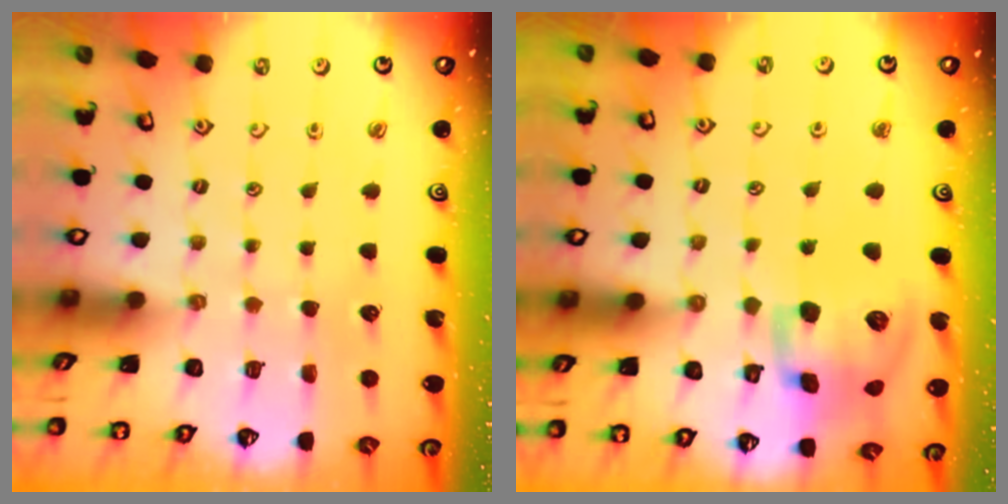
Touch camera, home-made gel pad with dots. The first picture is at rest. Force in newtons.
{"total": 15.8, "press": 15.5, "slide": 2.6}